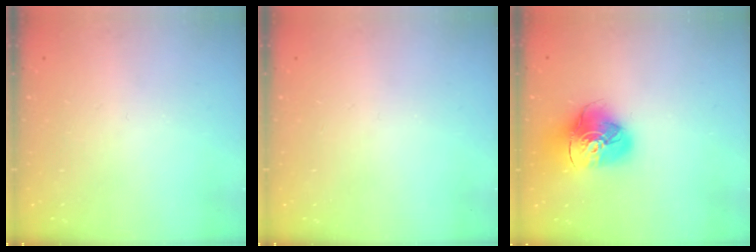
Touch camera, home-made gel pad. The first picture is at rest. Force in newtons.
{"total": 0.0}
{"total": 15.7, "press": 15.6, "slide": 1.9}